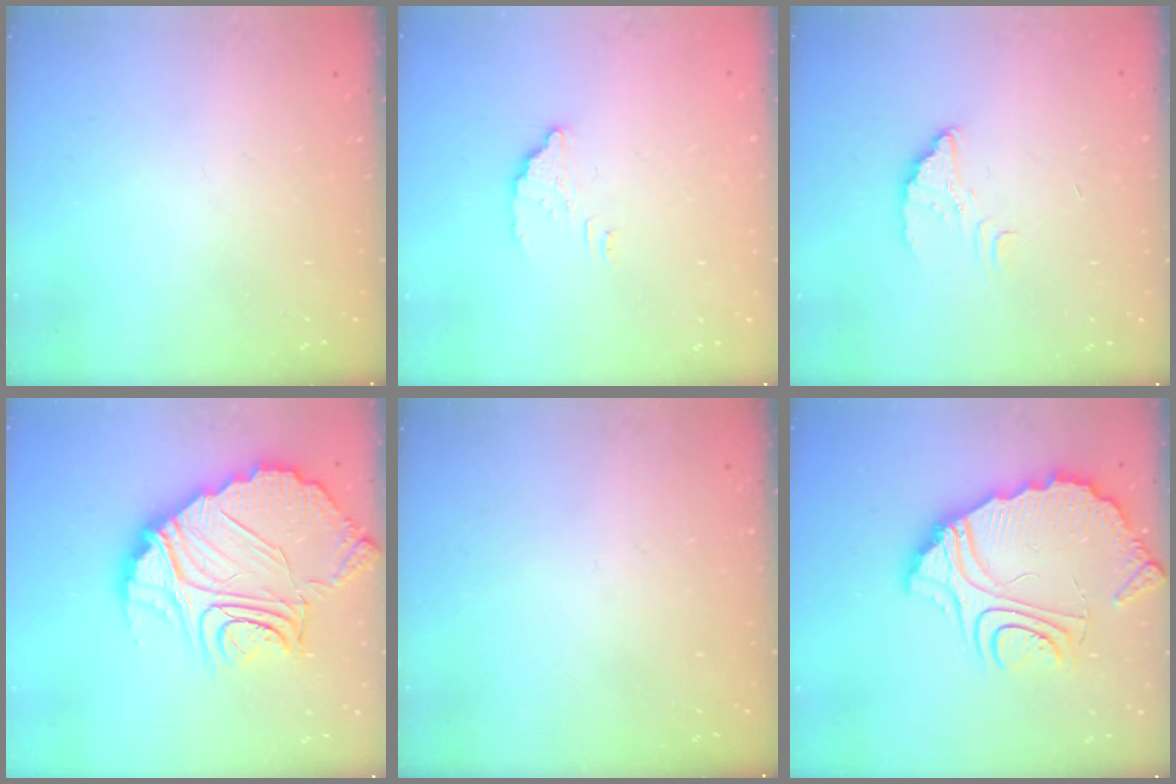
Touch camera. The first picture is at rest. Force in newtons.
{"total": 2.9, "press": 2.9, "slide": 0.3}
{"total": 2.4, "press": 2.4, "slide": 0.1}
{"total": 20.6, "press": 20.5, "slide": 2.1}
{"total": 0.0}
{"total": 12.5, "press": 12.5, "slide": 1.2}